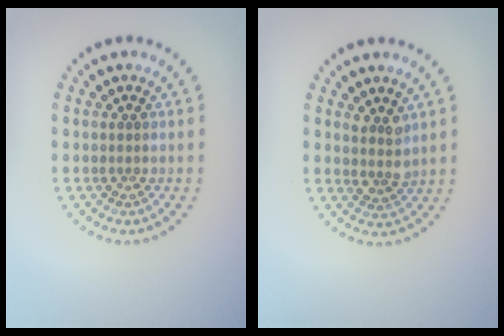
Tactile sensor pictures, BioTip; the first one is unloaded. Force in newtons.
{"total": 2.0, "press": 1.6, "slide": 1.2}